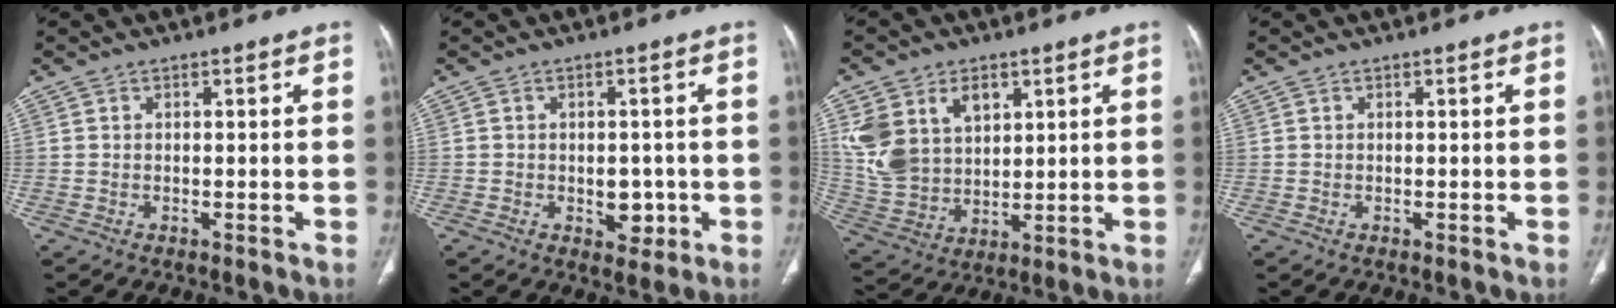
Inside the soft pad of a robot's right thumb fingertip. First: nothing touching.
{"total": 4.5, "force": [-1.0, 3.2, 3.1], "torque": [-0.015, 0.003, -0.006]}
{"total": 14.3, "force": [5.5, 9.9, 8.7], "torque": [-0.150, -0.009, 0.127]}
{"total": 0.0}